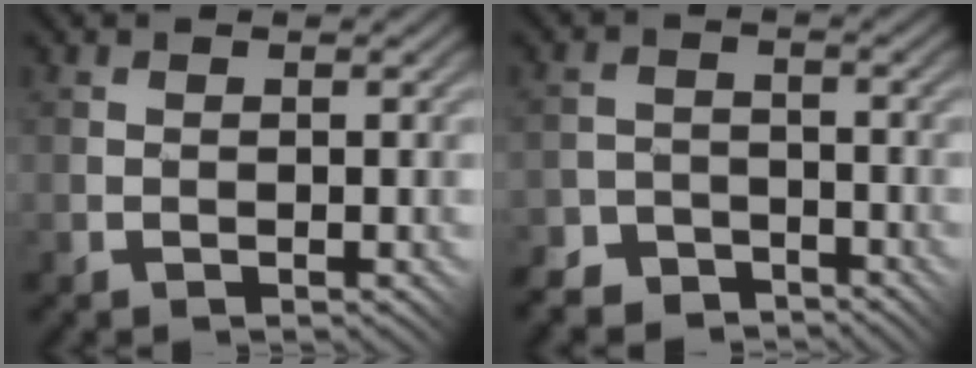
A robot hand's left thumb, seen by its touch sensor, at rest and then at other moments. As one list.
[{"total": 6.7, "force": [-5.9, 3.2, 0.4], "torque": [0.000, 0.000, -0.094]}]